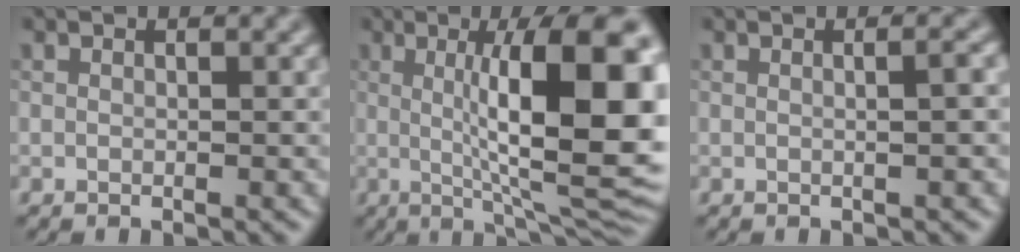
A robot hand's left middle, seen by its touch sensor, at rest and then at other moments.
{"total": 13.2, "force": [1.3, 3.0, 12.8], "torque": [-0.166, 0.005, 0.021]}
{"total": 2.4, "force": [0.3, 1.0, 2.2], "torque": [-0.013, 0.009, -0.006]}